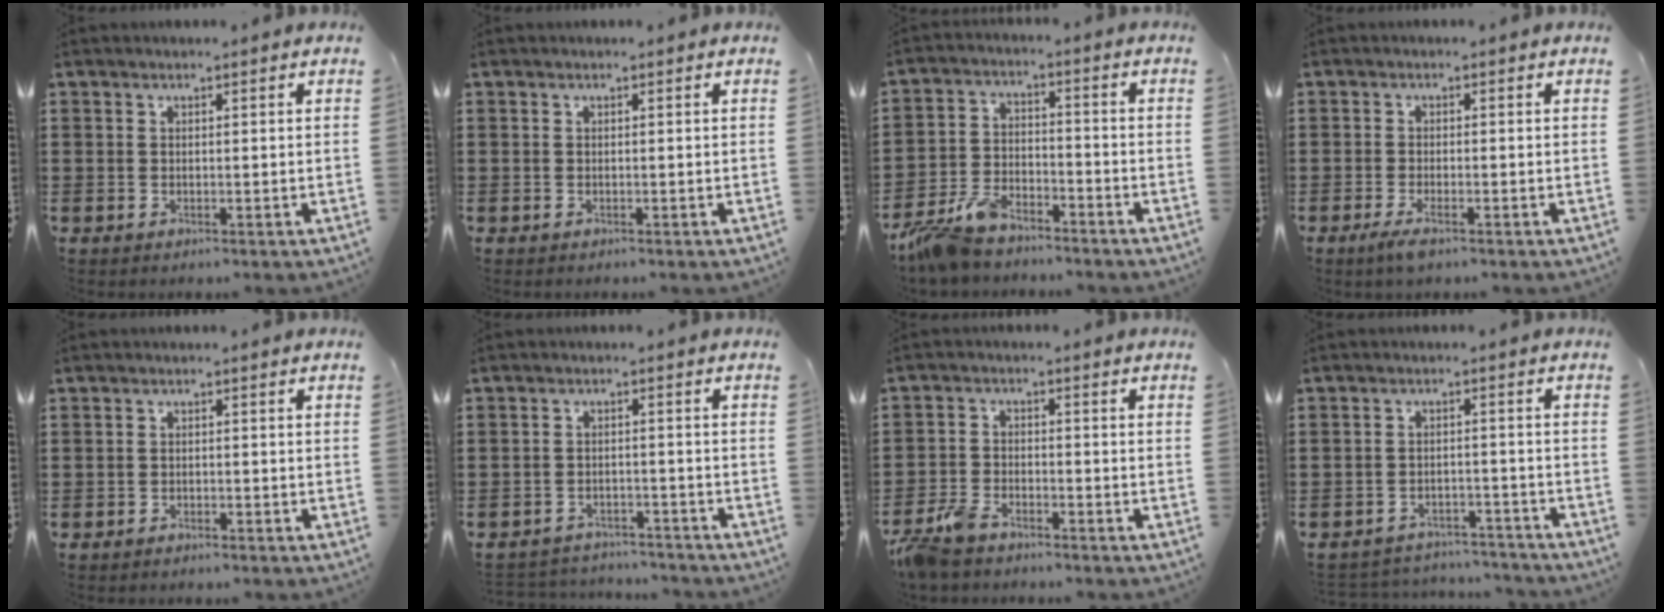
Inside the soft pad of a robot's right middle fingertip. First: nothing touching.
{"total": 0.0}
{"total": 6.9, "force": [-6.1, 2.0, 2.4], "torque": [-0.070, 0.004, -0.124]}
{"total": 2.2, "force": [-1.2, 0.3, 1.8], "torque": [-0.045, -0.007, -0.026]}
{"total": 1.0, "force": [-1.0, 0.2, 0.1], "torque": [-0.004, 0.001, -0.022]}
{"total": 3.1, "force": [-3.1, 0.6, -0.4], "torque": [-0.002, 0.001, -0.069]}
{"total": 4.8, "force": [-4.2, 1.5, 1.8], "torque": [-0.062, -0.002, -0.092]}
{"total": 3.8, "force": [-3.7, 0.6, -0.2], "torque": [-0.002, 0.002, -0.081]}